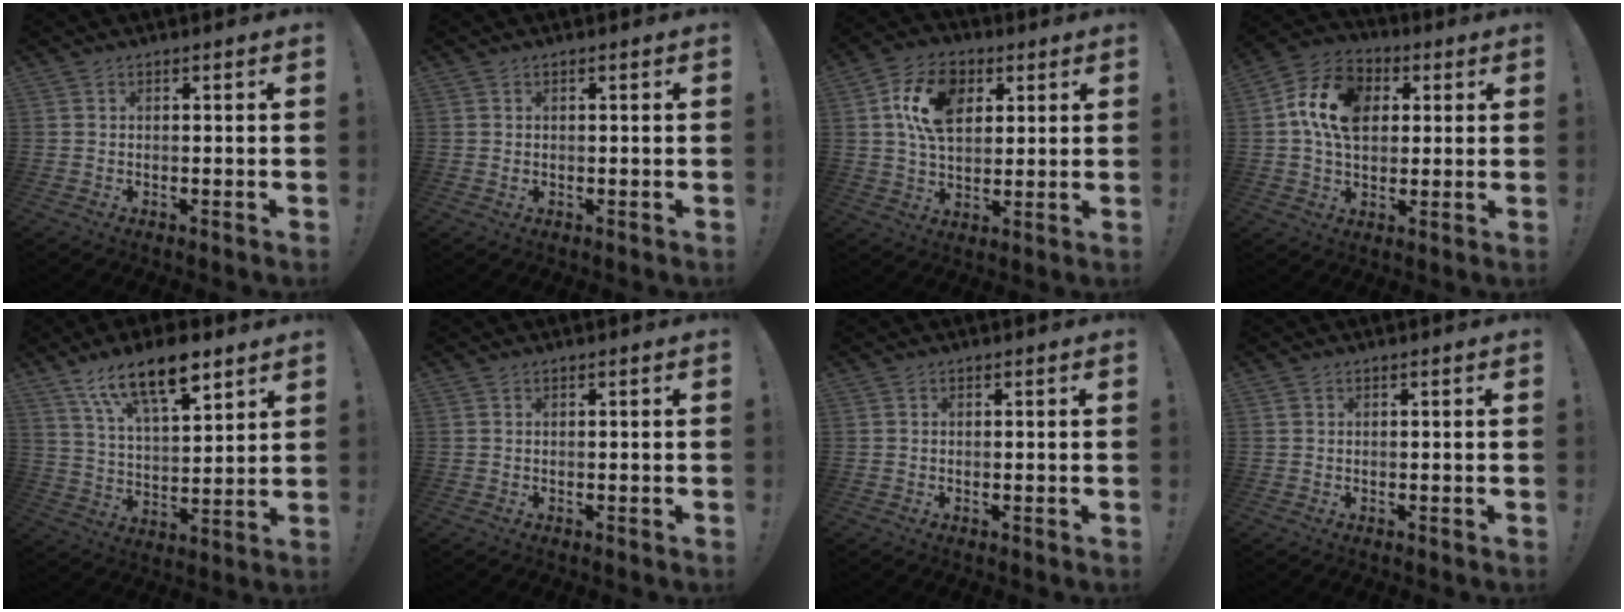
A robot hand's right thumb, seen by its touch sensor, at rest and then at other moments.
{"total": 0.0}
{"total": 15.2, "force": [5.0, 10.5, 9.8], "torque": [-0.175, -0.001, 0.095]}
{"total": 14.7, "force": [3.4, 10.7, 9.5], "torque": [-0.157, 0.006, 0.067]}
{"total": 14.9, "force": [10.1, 5.6, 9.4], "torque": [-0.167, -0.050, 0.178]}
{"total": 0.0}
{"total": 0.0}
{"total": 0.6, "force": [0.3, 0.5, 0.1], "torque": [-0.003, 0.001, 0.005]}